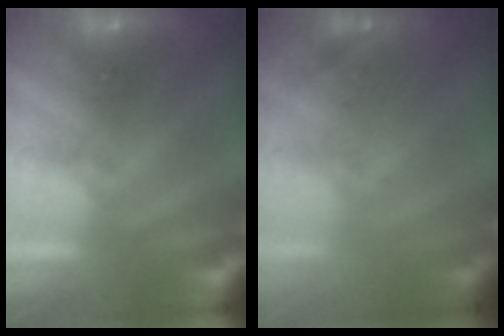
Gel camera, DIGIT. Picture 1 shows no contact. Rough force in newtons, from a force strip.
{"total": 2.5}